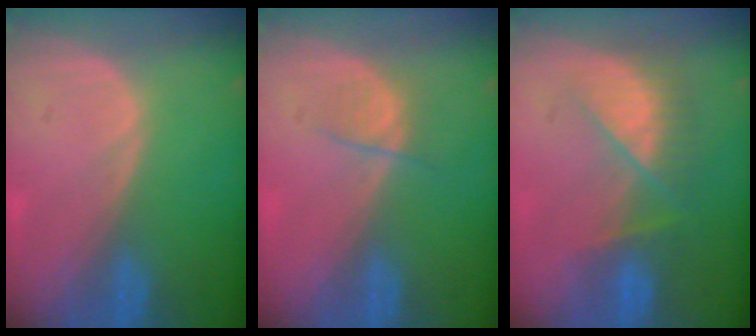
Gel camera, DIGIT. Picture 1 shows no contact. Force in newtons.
{"total": 2.5, "press": 2.3, "slide": 0.9}
{"total": 7.7, "press": 7.0, "slide": 3.3}